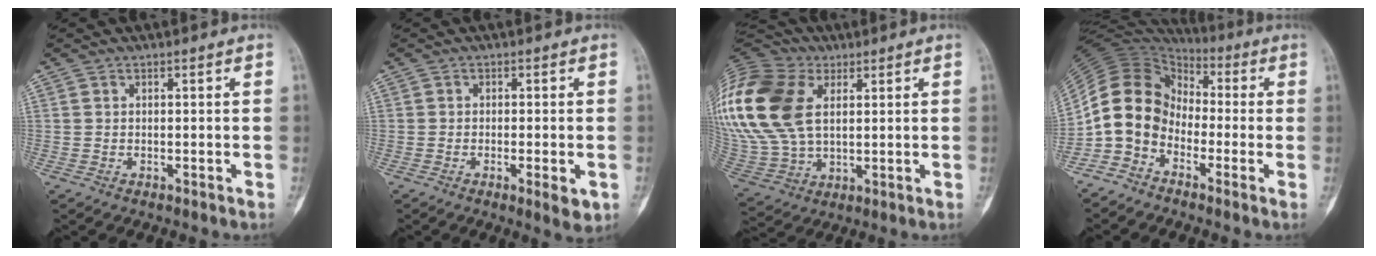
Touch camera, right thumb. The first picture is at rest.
{"total": 4.2, "force": [-1.4, 1.2, 3.8], "torque": [-0.056, -0.006, -0.018]}
{"total": 28.5, "force": [8.1, 18.8, 19.8], "torque": [-0.485, 0.024, 0.163]}
{"total": 11.9, "force": [-3.9, 9.6, 5.9], "torque": [-0.099, 0.060, -0.086]}